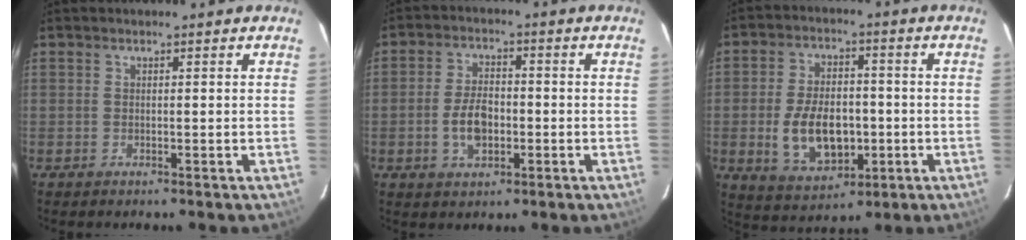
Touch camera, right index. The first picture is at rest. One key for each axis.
{"total": 6.9, "fx": -1.7, "fy": 4.0, "fz": 5.4, "tx": -0.108, "ty": 0.007, "tz": -0.024}
{"total": 12.4, "fx": -2.4, "fy": 7.6, "fz": 9.5, "tx": -0.193, "ty": 0.000, "tz": -0.025}